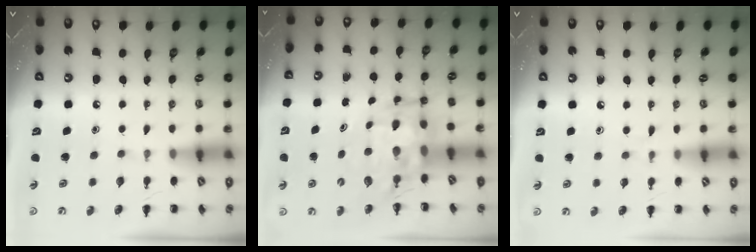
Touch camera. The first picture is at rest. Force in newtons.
{"total": 6.3, "press": 6.0, "slide": 2.1}
{"total": 2.7, "press": 2.4, "slide": 1.4}